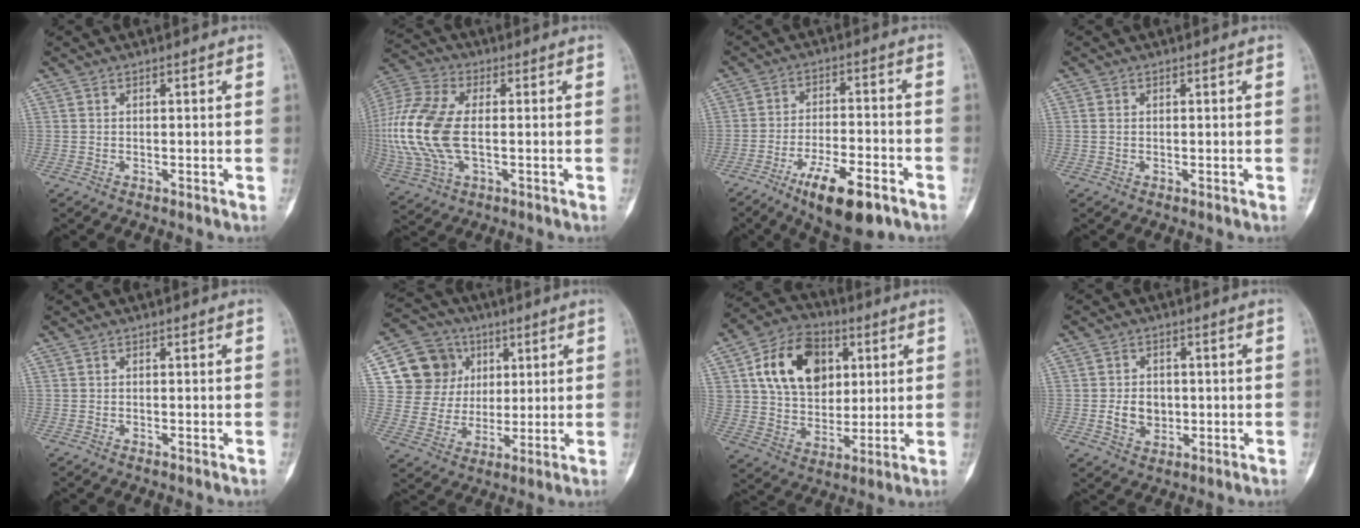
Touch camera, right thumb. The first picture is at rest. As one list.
[{"total": 18.1, "force": [-0.7, 10.0, 15.0], "torque": [-0.357, 0.007, -0.010]}, {"total": 12.9, "force": [-7.5, 4.2, 9.6], "torque": [-0.155, 0.031, -0.116]}, {"total": 0.8, "force": [0.0, 0.7, 0.5], "torque": [-0.008, 0.002, 0.000]}, {"total": 0.0}, {"total": 14.2, "force": [4.7, 12.7, 4.0], "torque": [-0.029, 0.004, 0.090]}, {"total": 17.1, "force": [5.4, 12.4, 10.5], "torque": [-0.142, -0.005, 0.093]}, {"total": 5.4, "force": [-0.5, 4.3, 3.2], "torque": [-0.035, 0.002, -0.003]}]